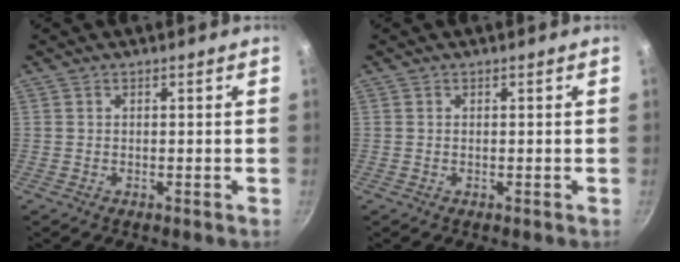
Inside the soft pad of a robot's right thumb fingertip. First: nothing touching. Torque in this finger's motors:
{"motor_torque": [-0.25, 0.00, 0.09, -0.16, 0.03]}